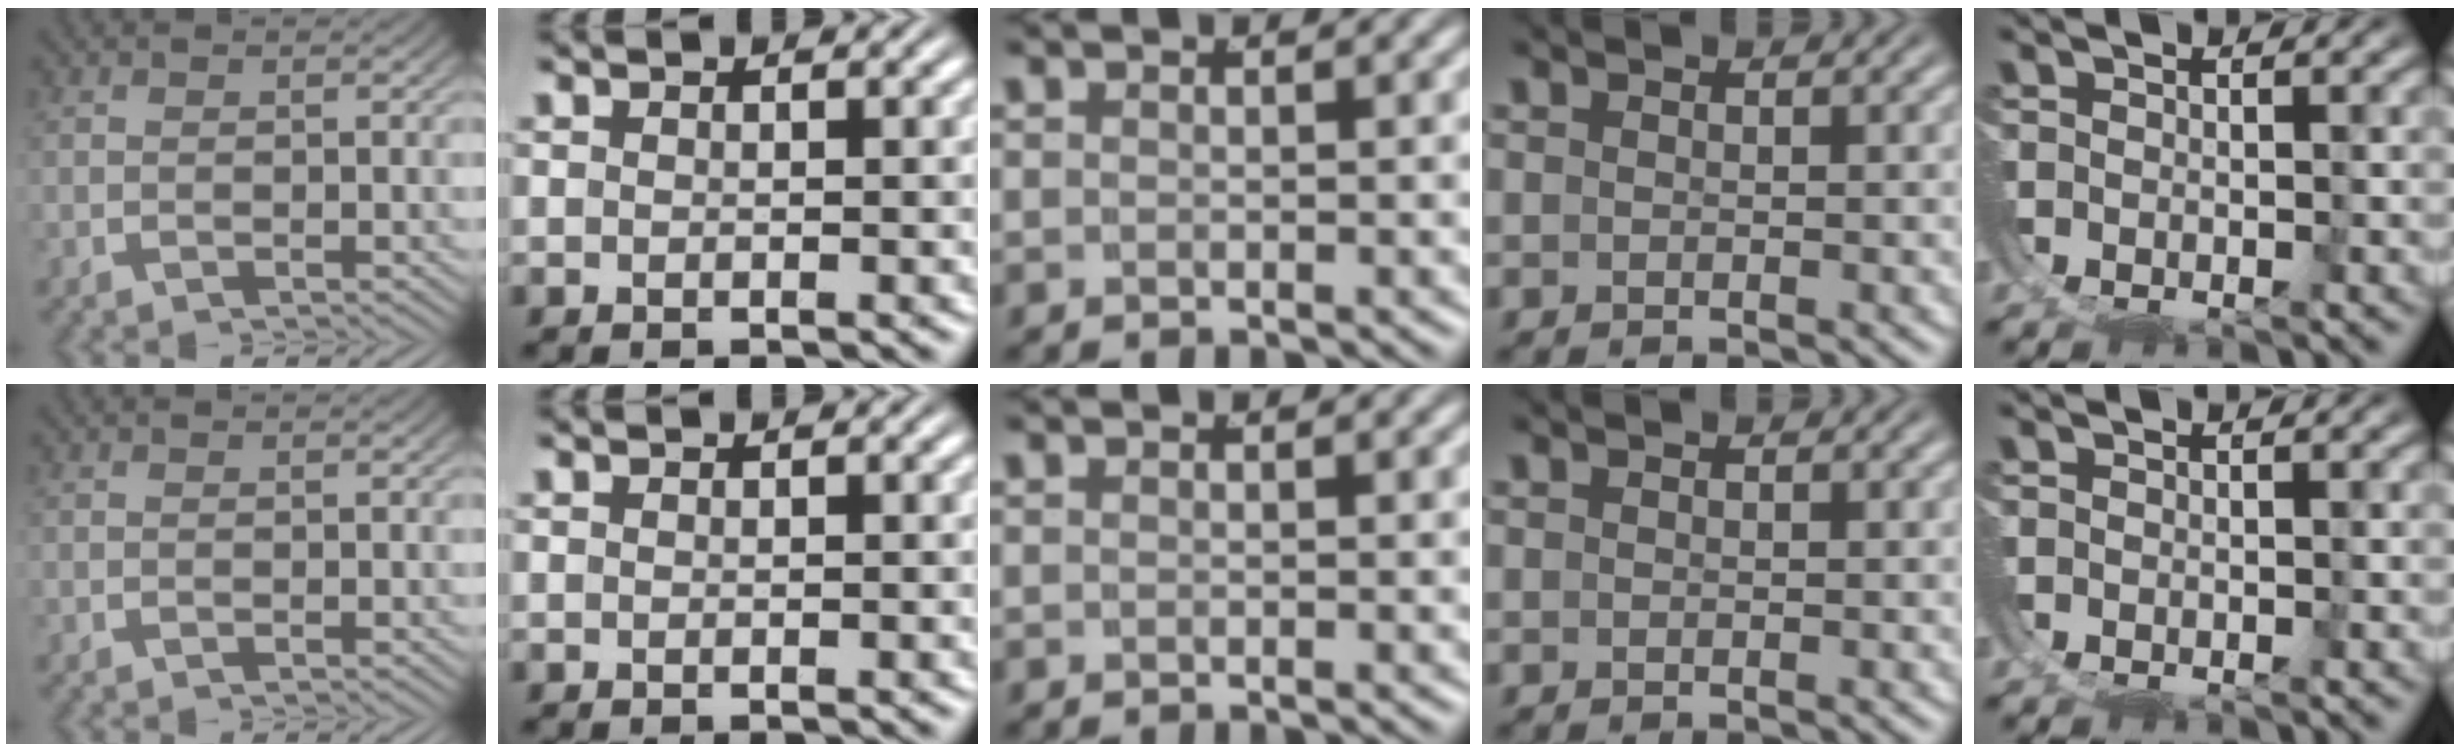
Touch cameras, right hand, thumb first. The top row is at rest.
{}